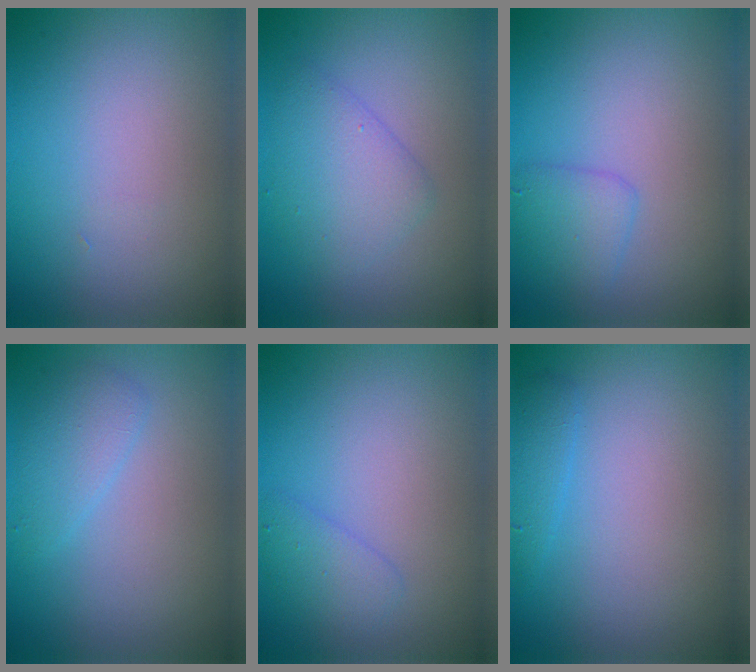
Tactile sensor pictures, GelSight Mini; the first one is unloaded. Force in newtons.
{"total": 3.1, "press": 3.1, "slide": 0.1}
{"total": 2.0, "press": 2.0, "slide": 0.0}
{"total": 2.0, "press": 2.0, "slide": 0.1}
{"total": 1.7, "press": 1.7, "slide": 0.1}
{"total": 1.2, "press": 1.2, "slide": 0.1}